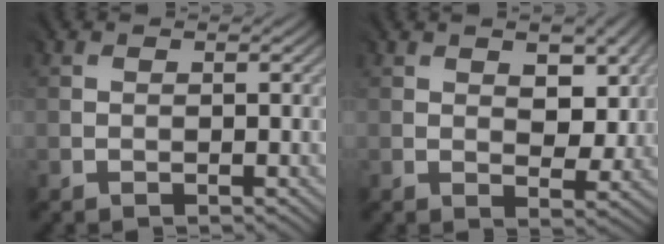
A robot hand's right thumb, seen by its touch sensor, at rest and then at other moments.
{"total": 5.4, "force": [1.5, 3.1, 4.1], "torque": [-0.062, -0.007, 0.029]}